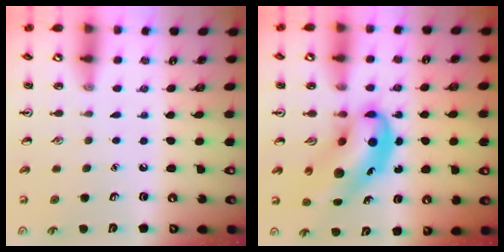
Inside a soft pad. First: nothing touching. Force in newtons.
{"total": 11.3, "press": 10.9, "slide": 3.1}